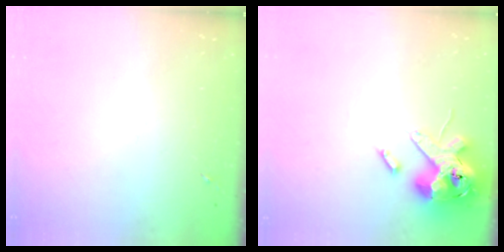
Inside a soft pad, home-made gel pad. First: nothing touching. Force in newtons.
{"total": 15.4, "press": 15.1, "slide": 2.9}